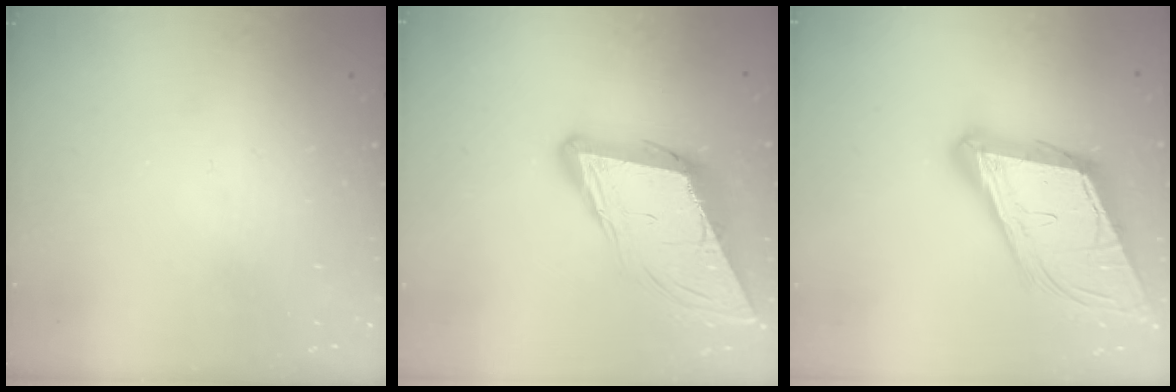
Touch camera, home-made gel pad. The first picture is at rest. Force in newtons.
{"total": 13.9, "press": 13.5, "slide": 3.6}
{"total": 20.2, "press": 19.8, "slide": 3.9}